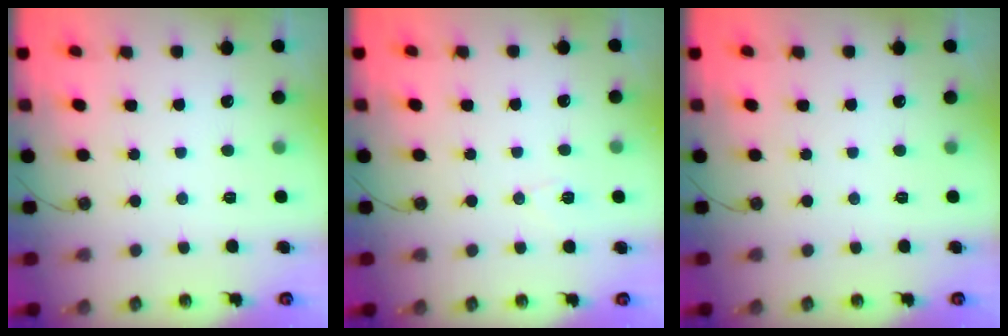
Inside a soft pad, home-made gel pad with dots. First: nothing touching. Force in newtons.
{"total": 6.0, "press": 5.9, "slide": 0.7}
{"total": 0.0}